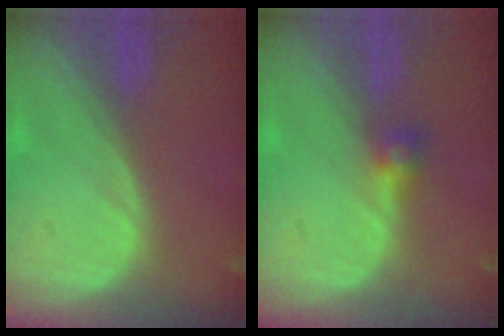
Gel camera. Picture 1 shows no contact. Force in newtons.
{"total": 2.5, "press": 2.5, "slide": 0.2}